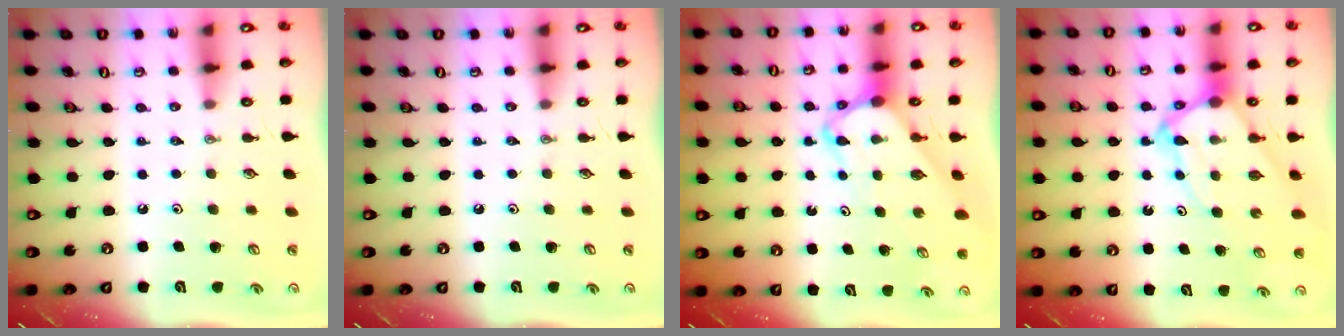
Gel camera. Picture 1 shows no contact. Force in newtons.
{"total": 0.0}
{"total": 4.3, "press": 4.3, "slide": 0.5}
{"total": 7.9, "press": 7.8, "slide": 0.8}